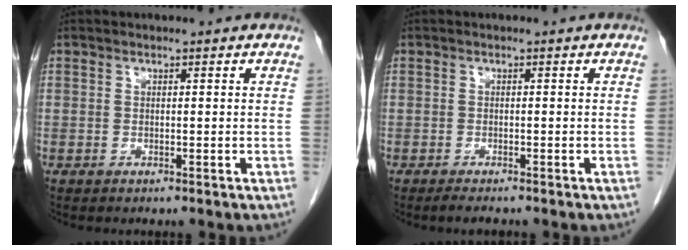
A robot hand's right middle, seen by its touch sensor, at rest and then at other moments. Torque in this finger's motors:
{"motor_torque": [0.41, -0.21, 0.02, 0.00]}